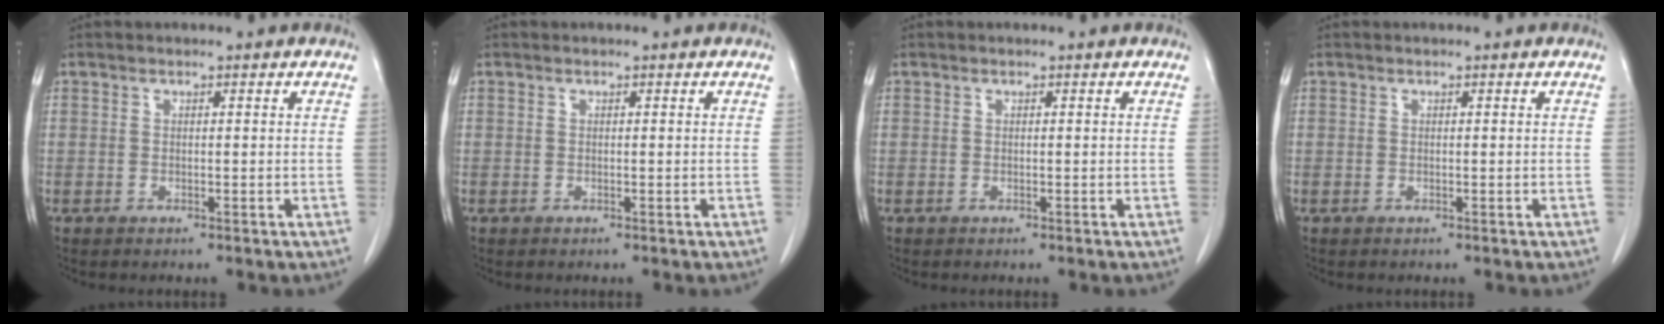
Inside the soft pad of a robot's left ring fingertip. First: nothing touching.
{"total": 0.0}
{"total": 0.0}
{"total": 0.0}